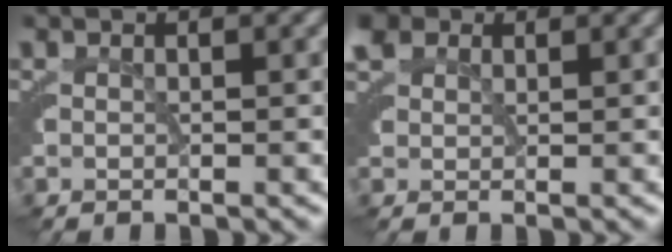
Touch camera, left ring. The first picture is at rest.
{"total": 1.3, "force": [1.1, 0.7, 0.3], "torque": [-0.024, -0.001, 0.024]}